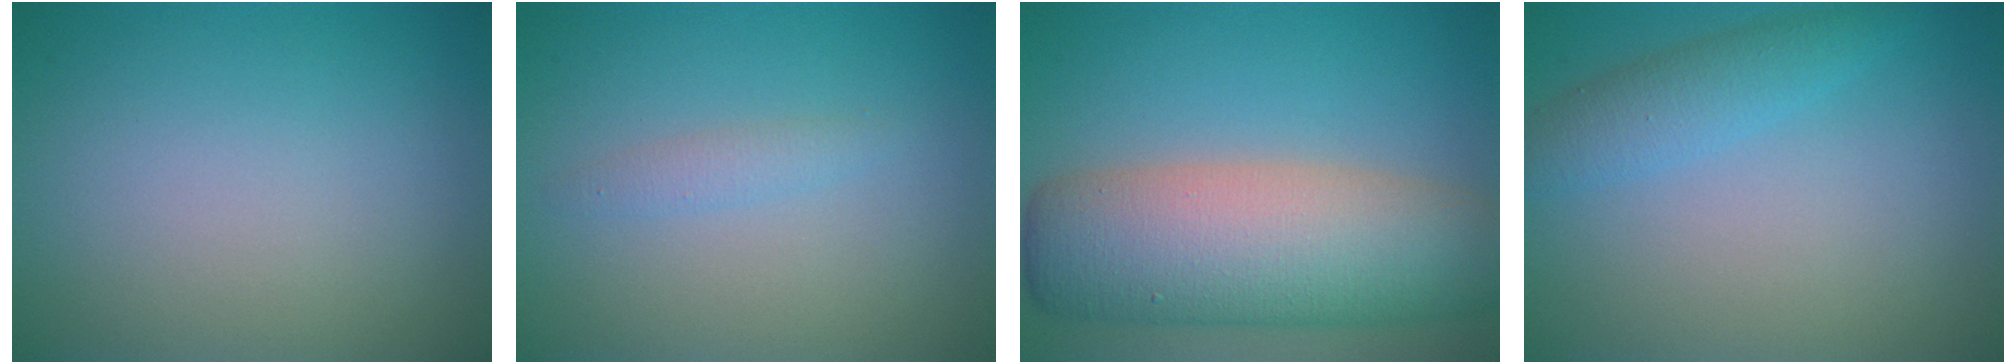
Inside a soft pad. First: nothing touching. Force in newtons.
{"total": 1.1, "press": 1.1, "slide": 0.1}
{"total": 11.1, "press": 11.1, "slide": 0.7}
{"total": 2.7, "press": 2.7, "slide": 0.0}